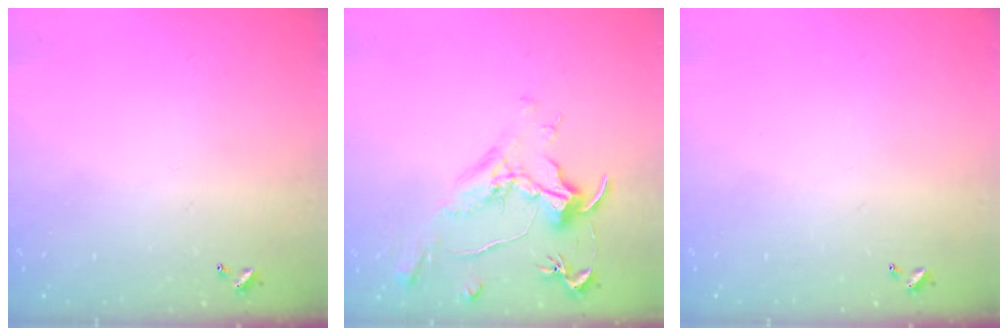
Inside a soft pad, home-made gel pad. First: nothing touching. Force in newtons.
{"total": 1.6, "press": 1.4, "slide": 0.7}
{"total": 0.0}